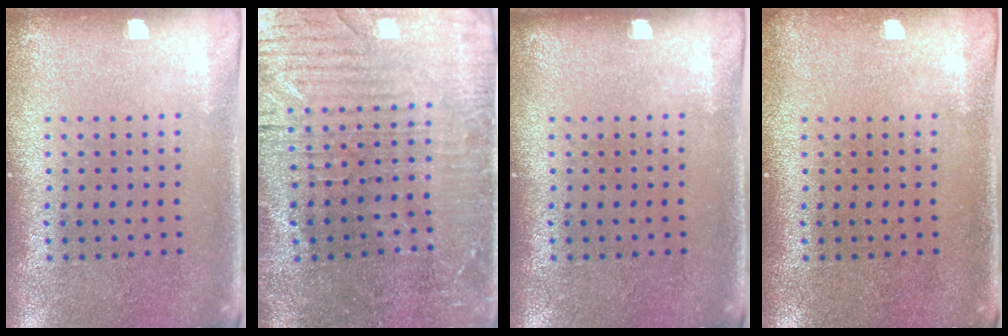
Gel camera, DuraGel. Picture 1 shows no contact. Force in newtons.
{"total": 3.1, "press": 3.1, "slide": 0.6}
{"total": 0.0}
{"total": 0.7, "press": 0.7, "slide": 0.0}